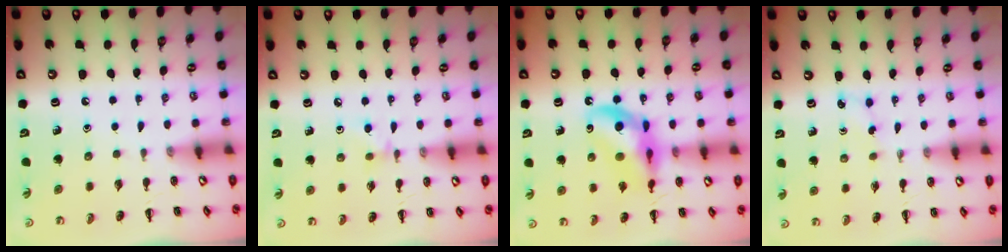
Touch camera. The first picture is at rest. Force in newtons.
{"total": 2.9, "press": 2.6, "slide": 1.2}
{"total": 15.6, "press": 15.1, "slide": 3.8}
{"total": 2.6, "press": 2.5, "slide": 0.8}